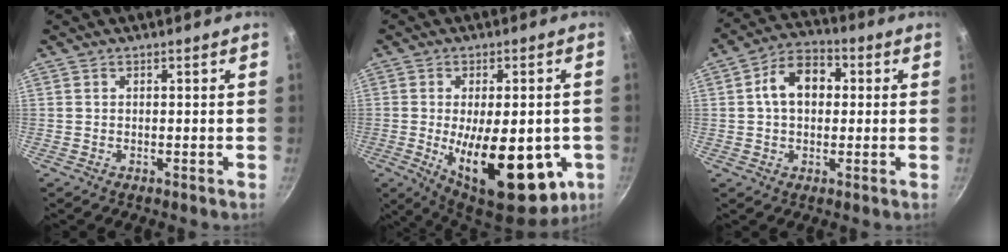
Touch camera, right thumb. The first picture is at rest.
{"total": 22.5, "force": [-5.1, 10.0, 19.5], "torque": [-0.256, -0.013, -0.056]}
{"total": 10.0, "force": [1.4, 7.0, 7.0], "torque": [-0.079, 0.025, 0.007]}